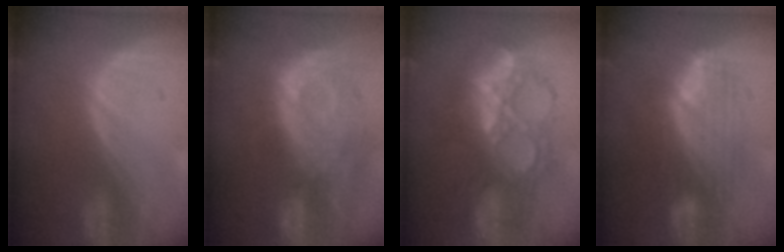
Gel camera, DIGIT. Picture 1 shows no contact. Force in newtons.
{"total": 11.9, "press": 10.7, "slide": 5.3}
{"total": 9.1, "press": 9.1, "slide": 0.6}
{"total": 7.7, "press": 7.6, "slide": 0.7}